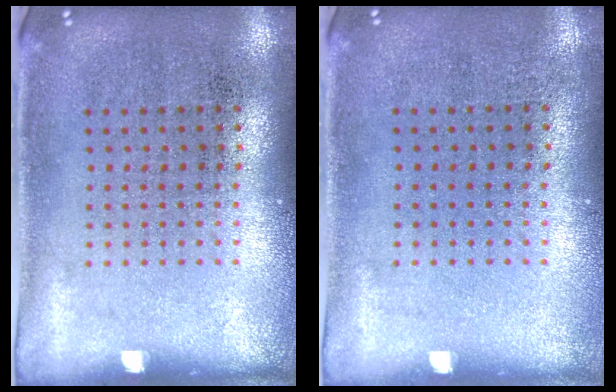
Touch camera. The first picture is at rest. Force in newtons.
{"total": 0.0}